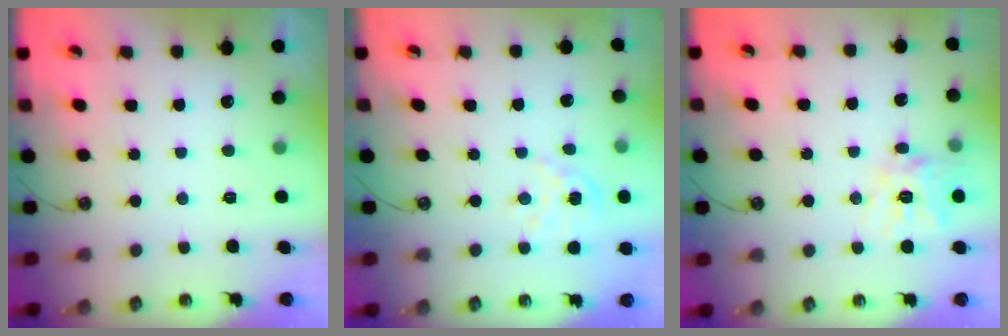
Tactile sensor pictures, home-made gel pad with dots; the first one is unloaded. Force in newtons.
{"total": 2.5, "press": 2.5, "slide": 0.2}
{"total": 12.4, "press": 12.3, "slide": 1.6}